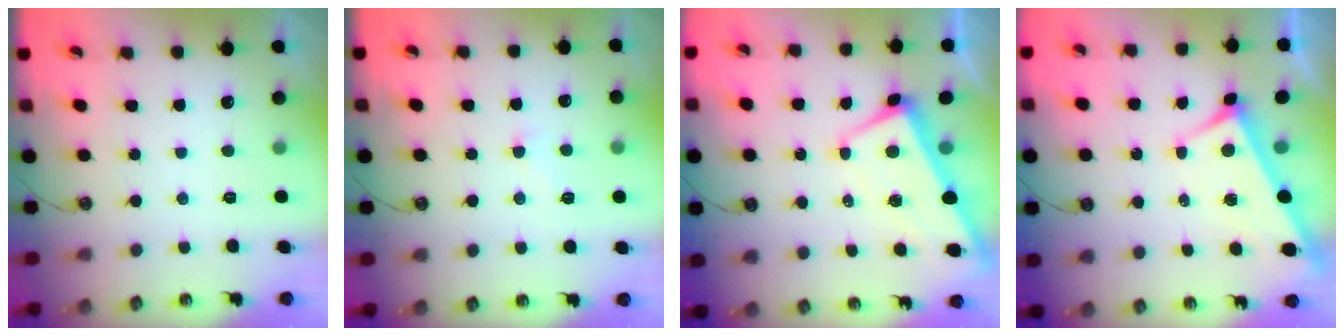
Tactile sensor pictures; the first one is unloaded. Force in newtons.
{"total": 1.1, "press": 0.7, "slide": 0.8}
{"total": 1.5, "press": 1.3, "slide": 0.7}
{"total": 4.0, "press": 3.9, "slide": 0.6}